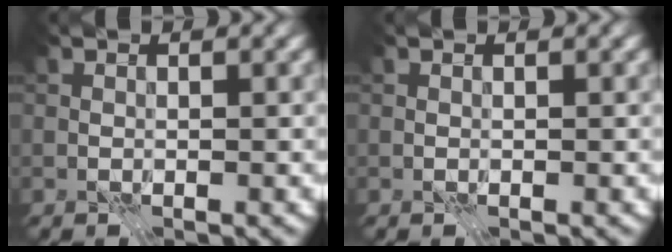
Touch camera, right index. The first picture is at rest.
{"total": 0.0}